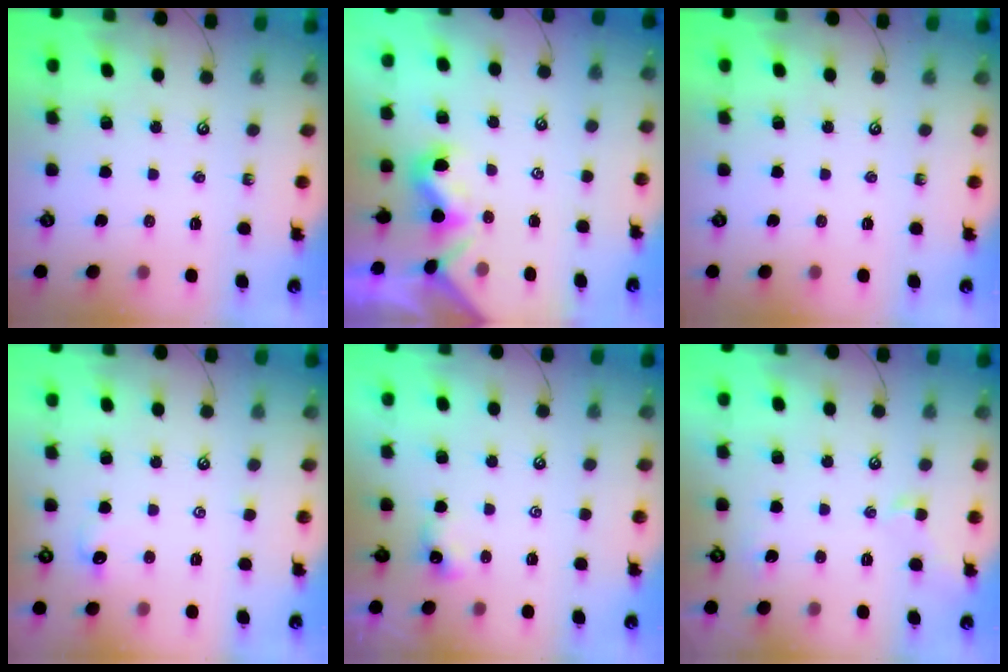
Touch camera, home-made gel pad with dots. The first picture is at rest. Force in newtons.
{"total": 1.5, "press": 1.4, "slide": 0.5}
{"total": 0.0}
{"total": 1.9, "press": 1.8, "slide": 0.4}
{"total": 2.9, "press": 2.9, "slide": 0.1}
{"total": 2.3, "press": 2.2, "slide": 0.7}